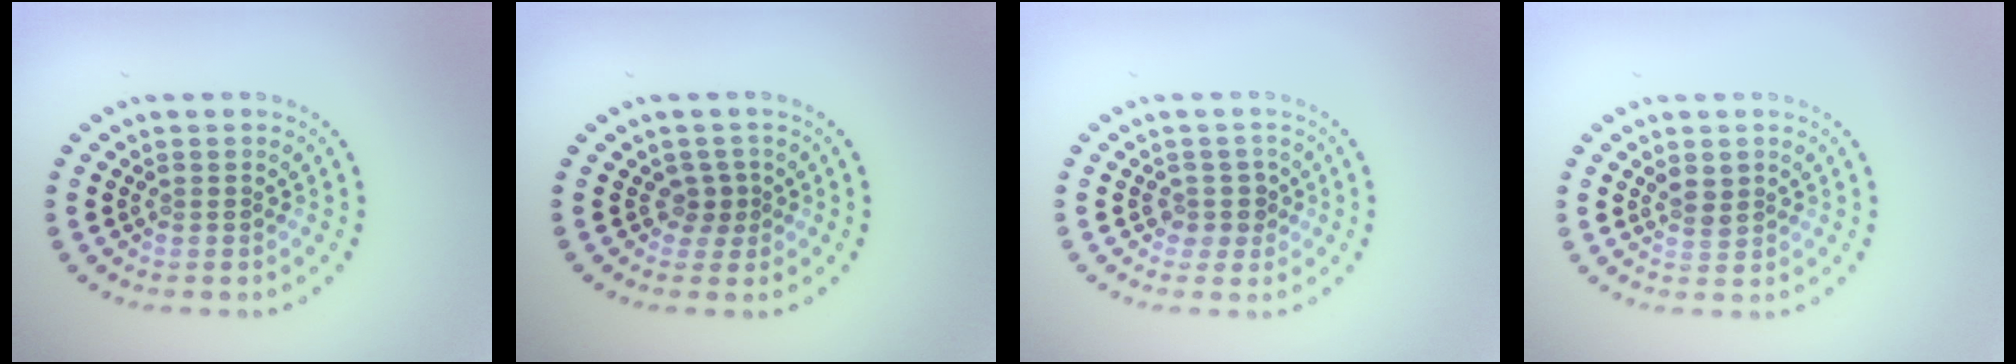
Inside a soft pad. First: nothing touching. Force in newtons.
{"total": 1.4, "press": 1.0, "slide": 0.9}
{"total": 1.6, "press": 1.3, "slide": 0.9}
{"total": 1.6, "press": 1.3, "slide": 0.9}